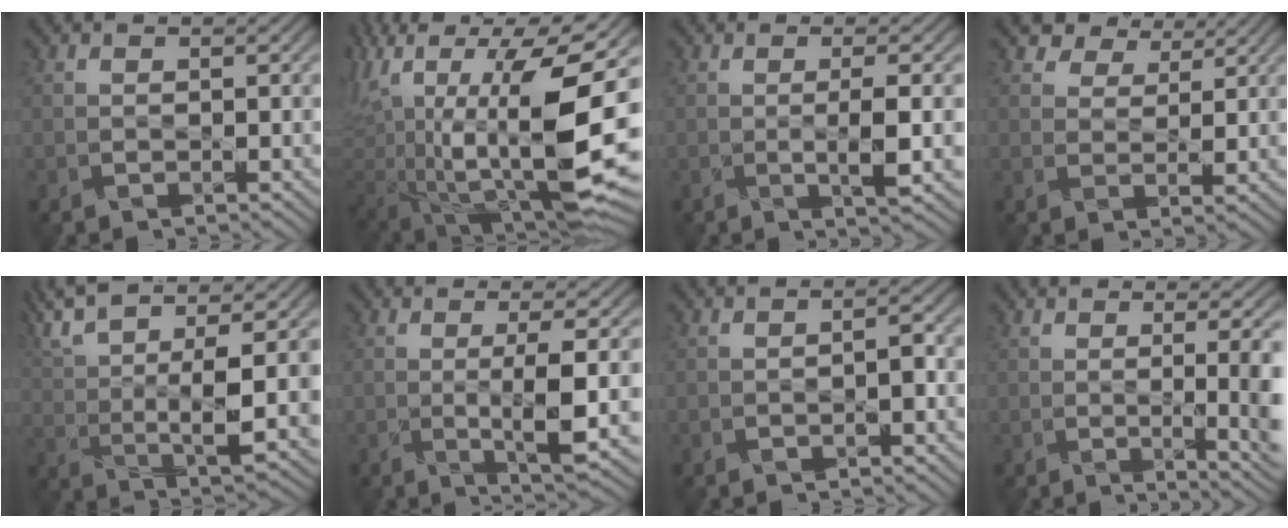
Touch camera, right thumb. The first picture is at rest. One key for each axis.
{"total": 18.4, "fx": 1.9, "fy": 8.1, "fz": 16.4, "tx": -0.296, "ty": -0.012, "tz": 0.034}
{"total": 3.7, "fx": -0.3, "fy": 0.1, "fz": 3.6, "tx": -0.062, "ty": 0.003, "tz": 0.001}
{"total": 5.2, "fx": 4.5, "fy": 2.3, "fz": 1.5, "tx": -0.032, "ty": 0.009, "tz": 0.077}
{"total": 12.9, "fx": 6.3, "fy": 2.5, "fz": 11.0, "tx": -0.243, "ty": 0.018, "tz": 0.132}
{"total": 5.4, "fx": -0.1, "fy": 0.1, "fz": 5.4, "tx": -0.092, "ty": 0.003, "tz": 0.007}
{"total": 1.9, "fx": -1.0, "fy": 0.3, "fz": 1.6, "tx": -0.021, "ty": 0.012, "tz": -0.017}
{"total": 7.6, "fx": 0.2, "fy": 1.8, "fz": 7.4, "tx": -0.066, "ty": 0.015, "tz": 0.009}